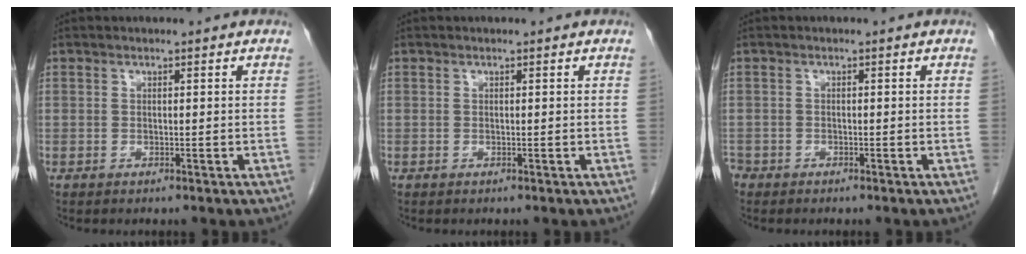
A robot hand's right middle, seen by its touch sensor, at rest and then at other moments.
{"total": 0.0}
{"total": 1.7, "force": [-1.3, 1.1, 0.3], "torque": [-0.013, 0.001, -0.026]}